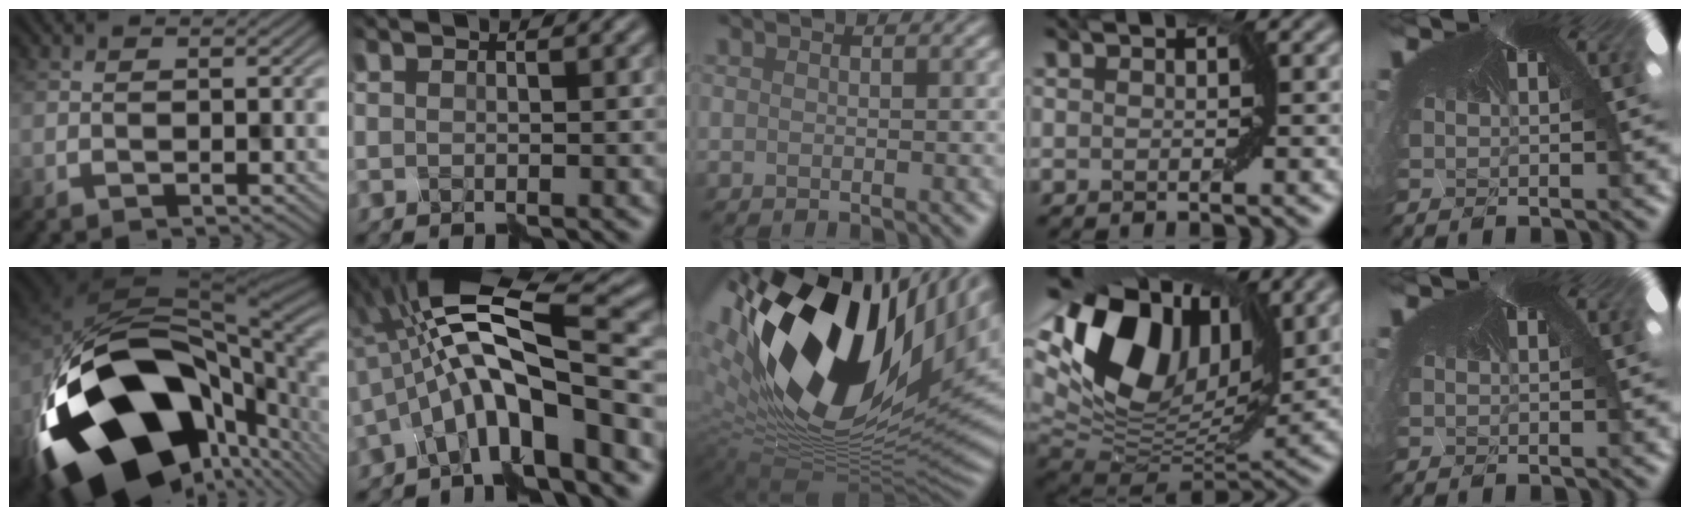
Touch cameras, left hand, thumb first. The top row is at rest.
{"thumb": {"total": 20.3, "force": [-6.5, 12.8, 14.4], "torque": [-0.290, -0.056, -0.088]}, "index": {"total": 10.6, "force": [-2.3, 3.0, 9.9], "torque": [-0.172, 0.025, -0.056]}, "middle": {"total": 19.7, "force": [6.8, 10.5, 15.2], "torque": [-0.304, 0.014, 0.126]}, "ring": {"total": 13.5, "force": [4.5, 8.5, 9.5], "torque": [-0.183, 0.014, 0.075]}}